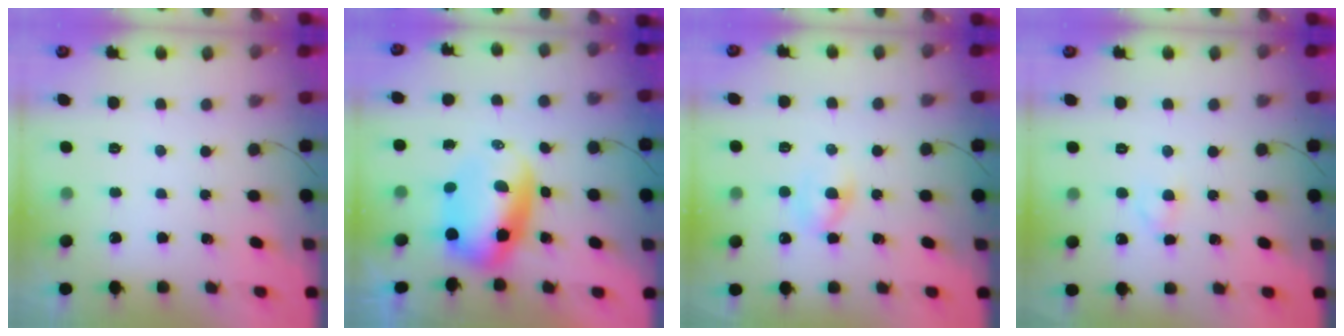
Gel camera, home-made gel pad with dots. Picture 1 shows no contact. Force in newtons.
{"total": 8.0, "press": 7.7, "slide": 2.0}
{"total": 2.5, "press": 2.3, "slide": 0.9}
{"total": 2.1, "press": 1.9, "slide": 0.9}